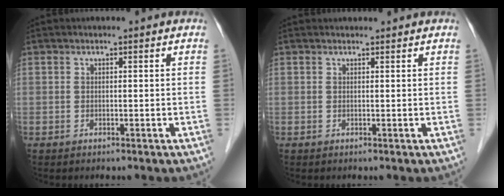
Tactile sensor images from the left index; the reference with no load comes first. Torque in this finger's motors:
{"motor_torque": [0.20, -0.15, 0.00, -0.02]}